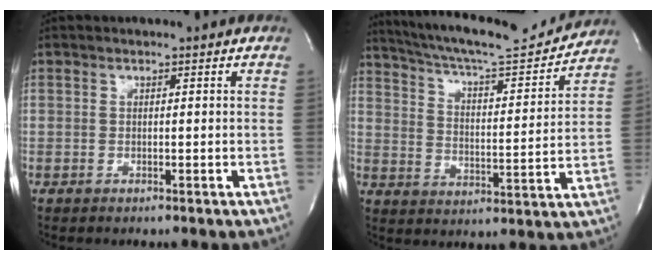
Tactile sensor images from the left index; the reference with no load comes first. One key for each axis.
{"total": 18.2, "fx": 17.0, "fy": 1.5, "fz": 6.4, "tx": -0.112, "ty": -0.013, "tz": 0.251}